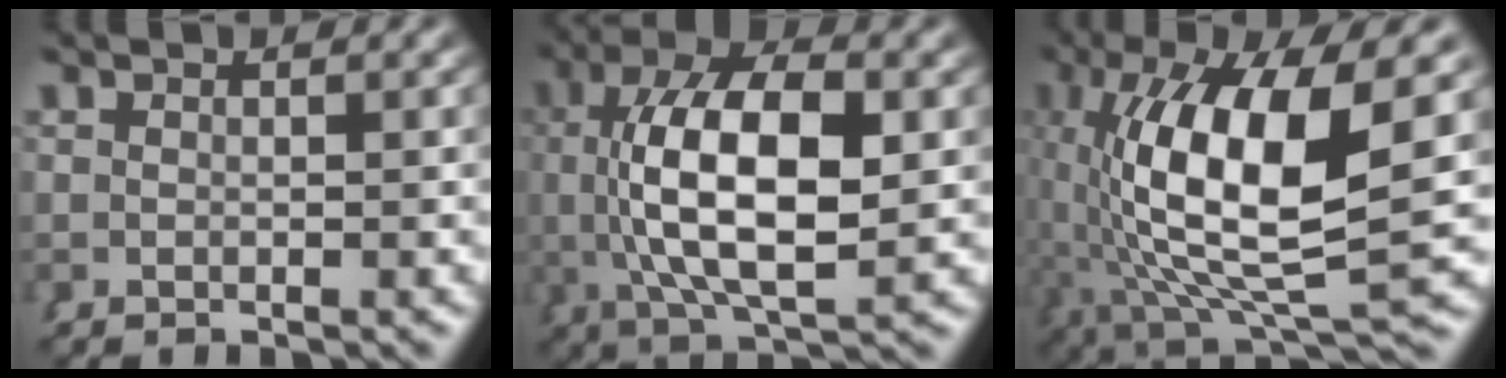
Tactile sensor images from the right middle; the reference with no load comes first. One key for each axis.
{"total": 10.6, "fx": 1.4, "fy": 4.9, "fz": 9.4, "tx": -0.165, "ty": -0.009, "tz": 0.032}
{"total": 16.0, "fx": 0.7, "fy": 6.8, "fz": 14.5, "tx": -0.256, "ty": -0.025, "tz": 0.038}